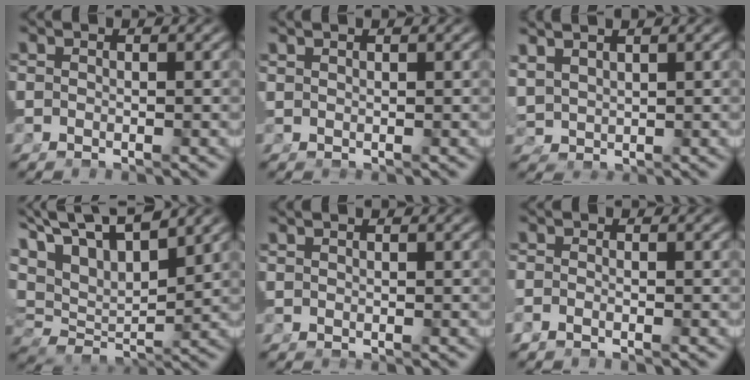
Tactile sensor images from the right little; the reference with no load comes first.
{"total": 1.4, "force": [1.1, -1.0, 0.1], "torque": [0.013, 0.006, 0.025]}
{"total": 2.3, "force": [1.8, 1.0, 1.1], "torque": [-0.021, -0.005, 0.050]}
{"total": 9.4, "force": [4.2, 5.4, 6.5], "torque": [-0.115, -0.009, 0.075]}
{"total": 1.1, "force": [0.6, -0.9, -0.1], "torque": [0.014, 0.004, 0.016]}
{"total": 1.1, "force": [-0.7, 0.1, 0.9], "torque": [-0.020, -0.003, -0.014]}